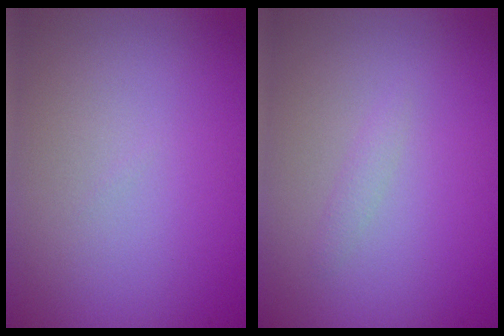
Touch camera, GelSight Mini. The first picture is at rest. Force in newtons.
{"total": 0.7, "press": 0.7, "slide": 0.0}